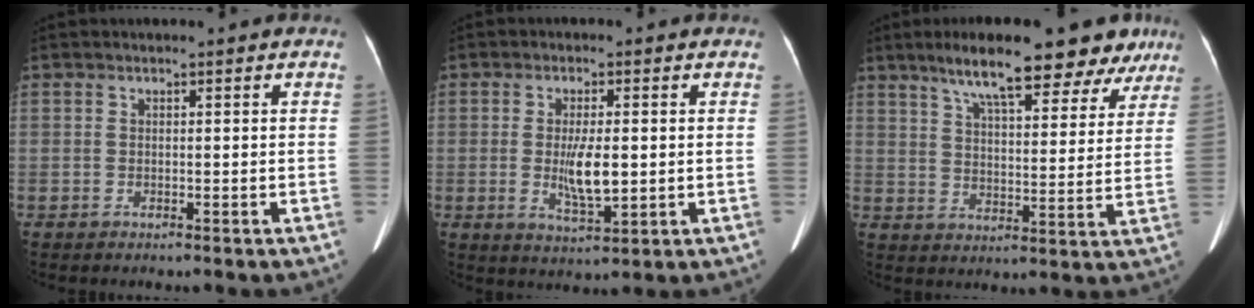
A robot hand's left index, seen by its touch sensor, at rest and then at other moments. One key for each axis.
{"total": 5.5, "fx": -0.7, "fy": 1.4, "fz": 5.3, "tx": -0.098, "ty": -0.029, "tz": -0.010}
{"total": 17.1, "fx": 12.9, "fy": 4.6, "fz": 10.1, "tx": -0.133, "ty": 0.008, "tz": 0.174}